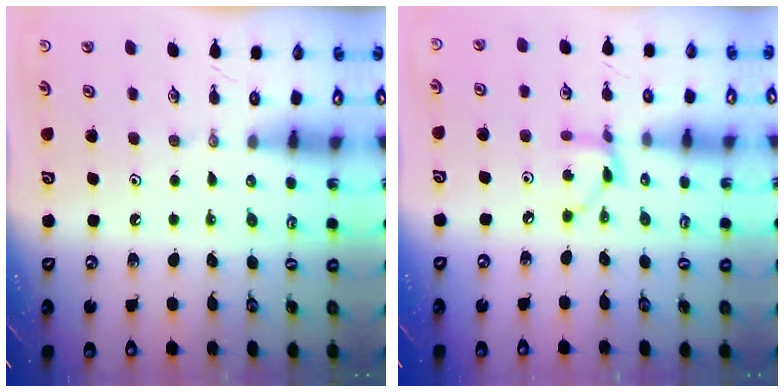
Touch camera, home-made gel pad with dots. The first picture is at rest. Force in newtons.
{"total": 5.3, "press": 5.3, "slide": 0.2}